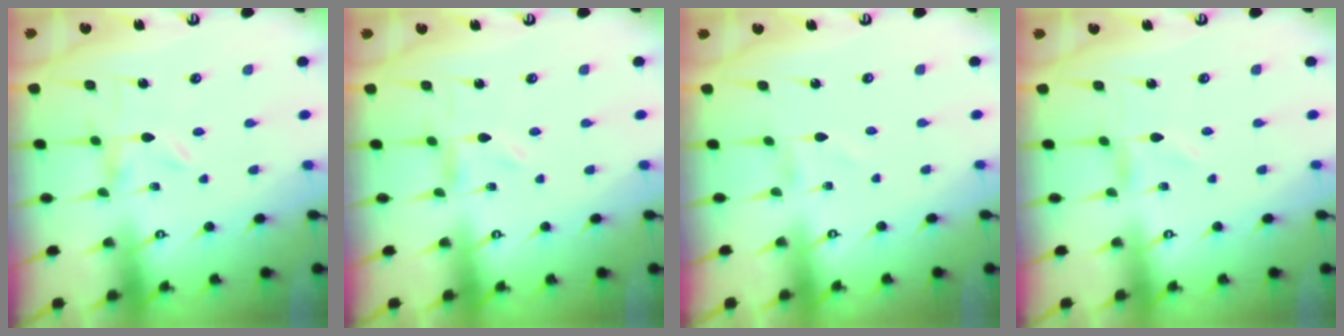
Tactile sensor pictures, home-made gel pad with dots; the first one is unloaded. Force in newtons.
{"total": 0.0}
{"total": 1.5, "press": 1.5, "slide": 0.1}
{"total": 1.0, "press": 0.9, "slide": 0.1}